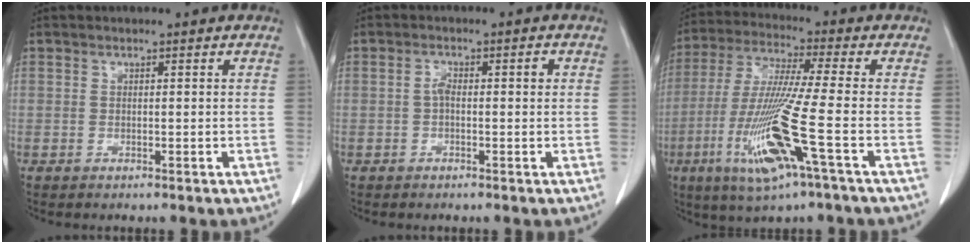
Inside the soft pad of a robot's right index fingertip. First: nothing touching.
{"total": 2.7, "force": [0.0, 1.0, 2.5], "torque": [-0.043, 0.012, 0.000]}
{"total": 14.4, "force": [-5.2, -0.6, 13.4], "torque": [-0.285, -0.023, -0.103]}